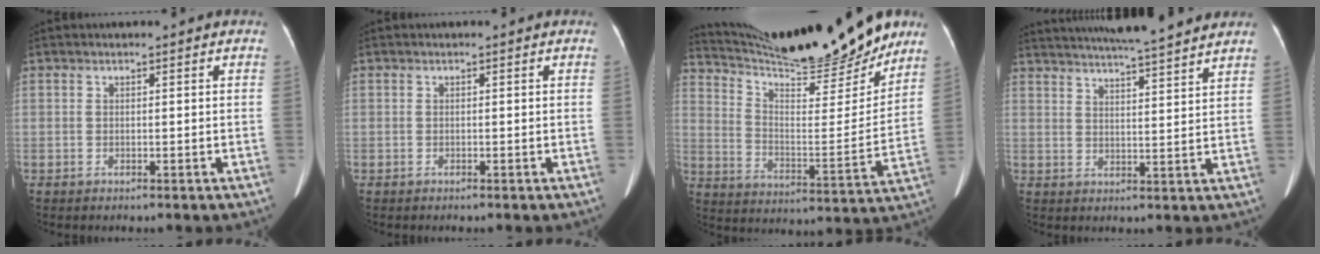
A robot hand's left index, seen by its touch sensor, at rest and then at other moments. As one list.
[{"total": 0.0}, {"total": 22.7, "force": [20.3, 2.5, 9.9], "torque": [-0.171, -0.034, 0.302]}, {"total": 16.9, "force": [15.2, 0.2, 7.5], "torque": [-0.132, 0.010, 0.210]}]